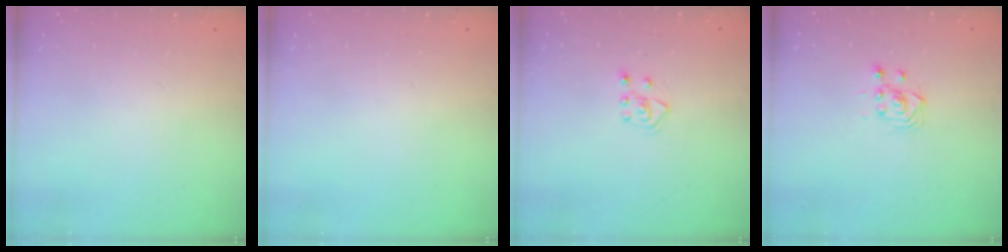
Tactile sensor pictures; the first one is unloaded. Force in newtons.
{"total": 0.0}
{"total": 4.9, "press": 4.8, "slide": 0.8}
{"total": 2.9, "press": 2.9, "slide": 0.6}